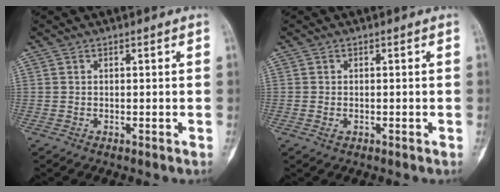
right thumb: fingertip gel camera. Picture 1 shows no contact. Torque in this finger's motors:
{"motor_torque": [-0.07, 0.11, -0.23, -0.03, 0.02]}